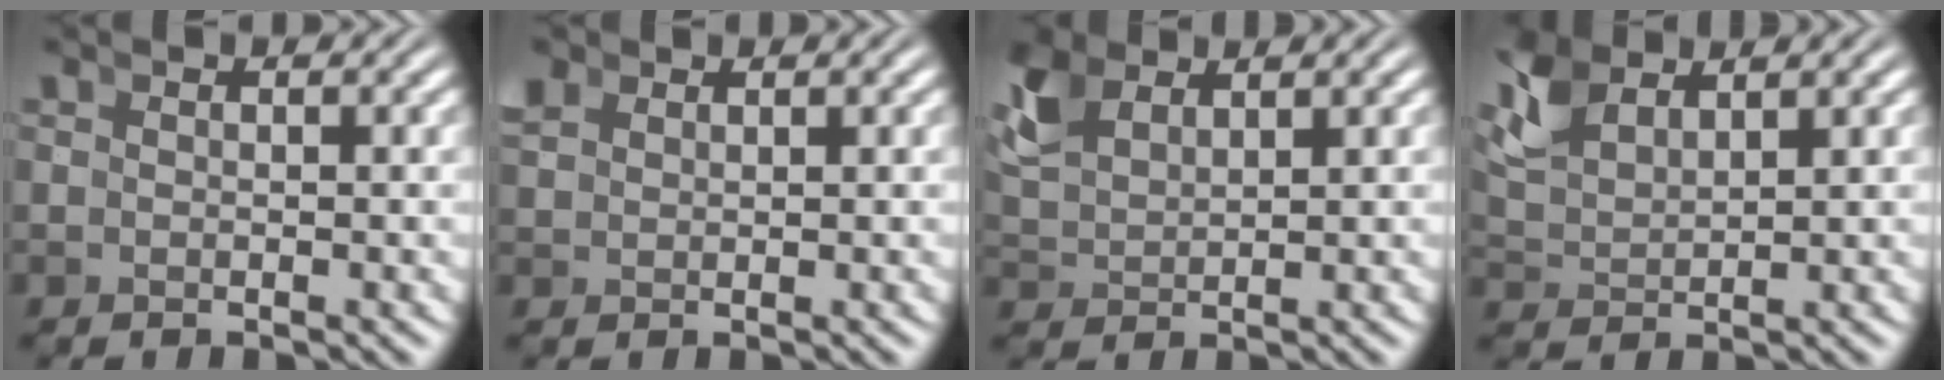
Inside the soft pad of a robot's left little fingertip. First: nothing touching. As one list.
[{"total": 1.0, "force": [0.9, 0.4, 0.2], "torque": [-0.007, -0.001, 0.027]}, {"total": 3.4, "force": [2.3, 1.8, 1.7], "torque": [-0.054, -0.002, 0.053]}, {"total": 3.9, "force": [2.5, 2.1, 2.2], "torque": [-0.068, -0.001, 0.052]}]